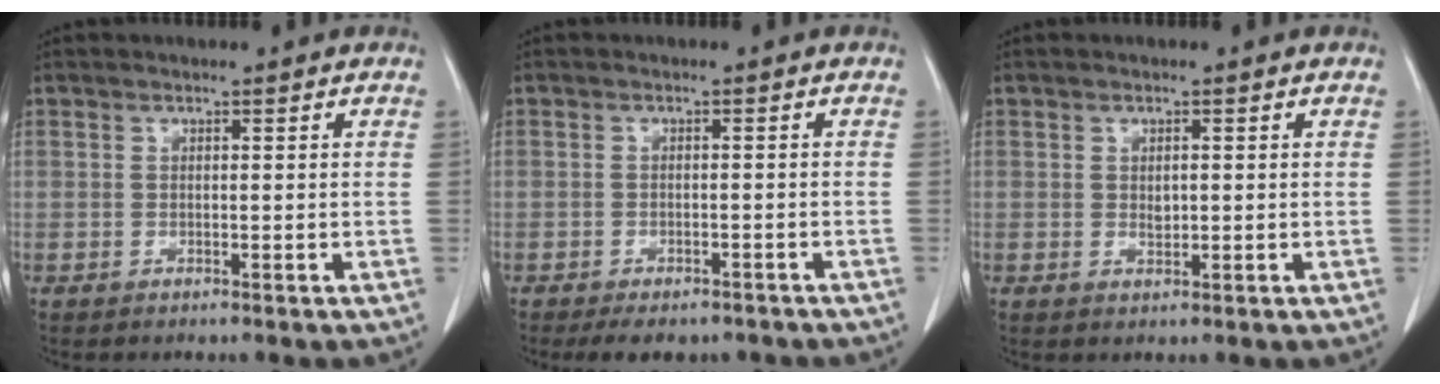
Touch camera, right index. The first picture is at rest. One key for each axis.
{"total": 6.6, "fx": -5.3, "fy": 3.1, "fz": 2.3, "tx": -0.018, "ty": 0.005, "tz": -0.066}
{"total": 1.6, "fx": 0.2, "fy": 0.9, "fz": 1.3, "tx": -0.022, "ty": -0.003, "tz": 0.005}